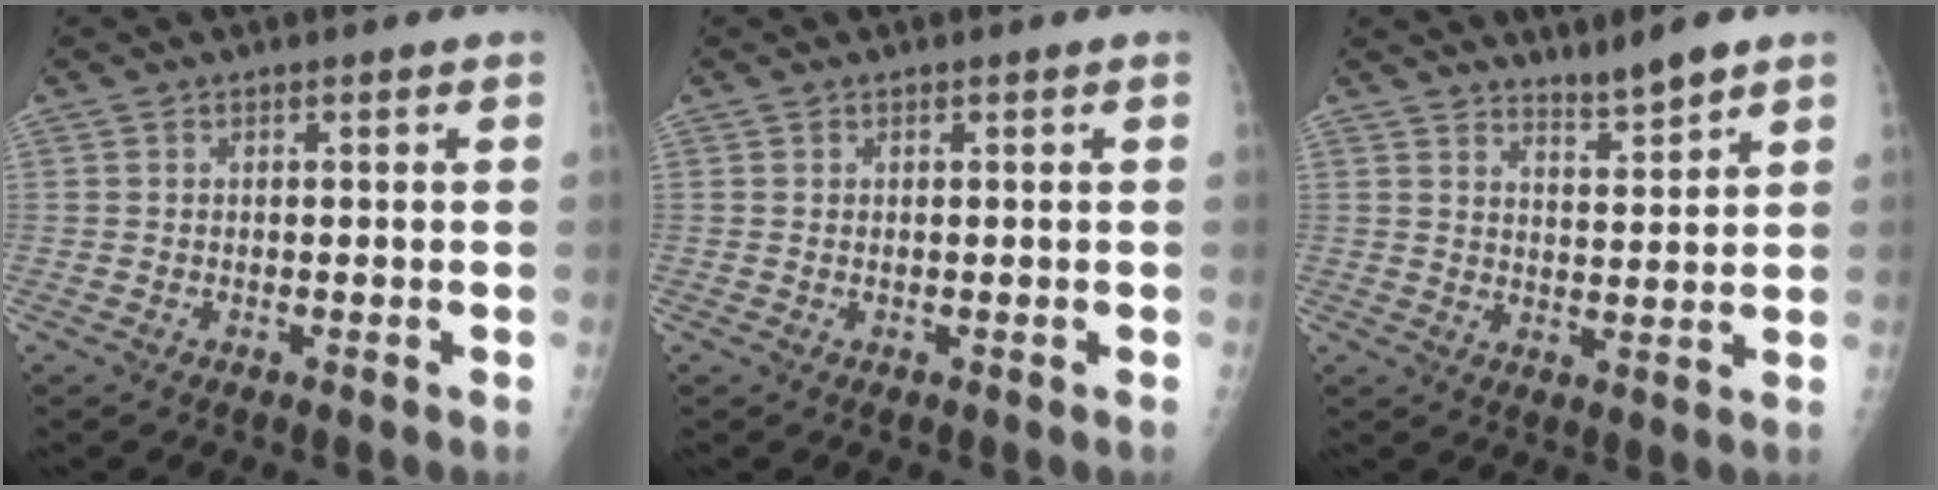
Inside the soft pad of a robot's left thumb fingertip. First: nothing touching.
{"total": 0.0}
{"total": 4.6, "force": [4.1, 0.2, 2.0], "torque": [-0.032, -0.035, 0.074]}